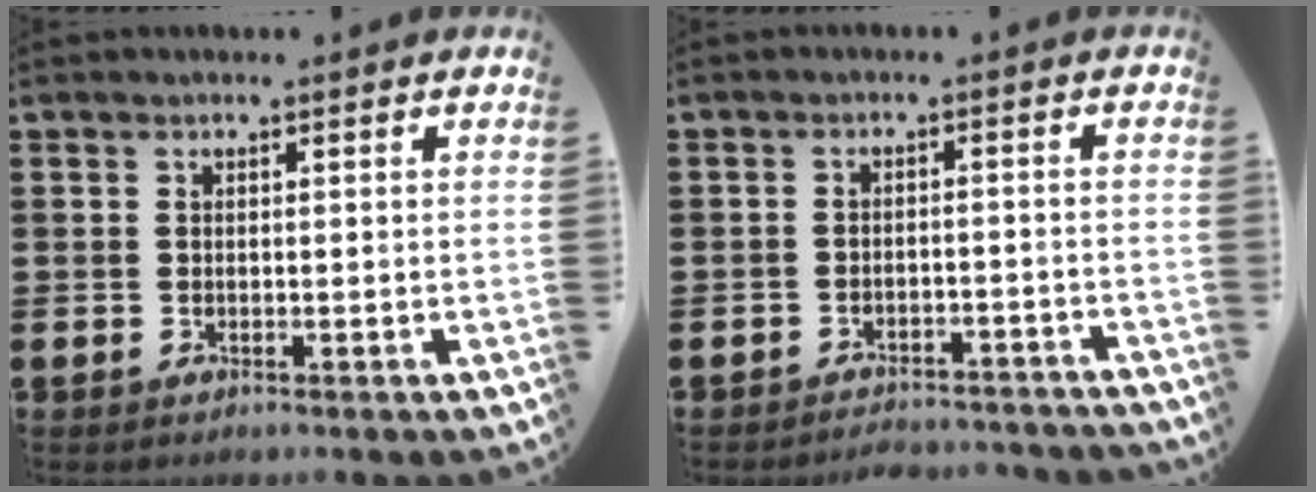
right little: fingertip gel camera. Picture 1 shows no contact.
{"total": 2.5, "force": [-2.5, 0.0, -0.1], "torque": [-0.005, 0.005, -0.054]}